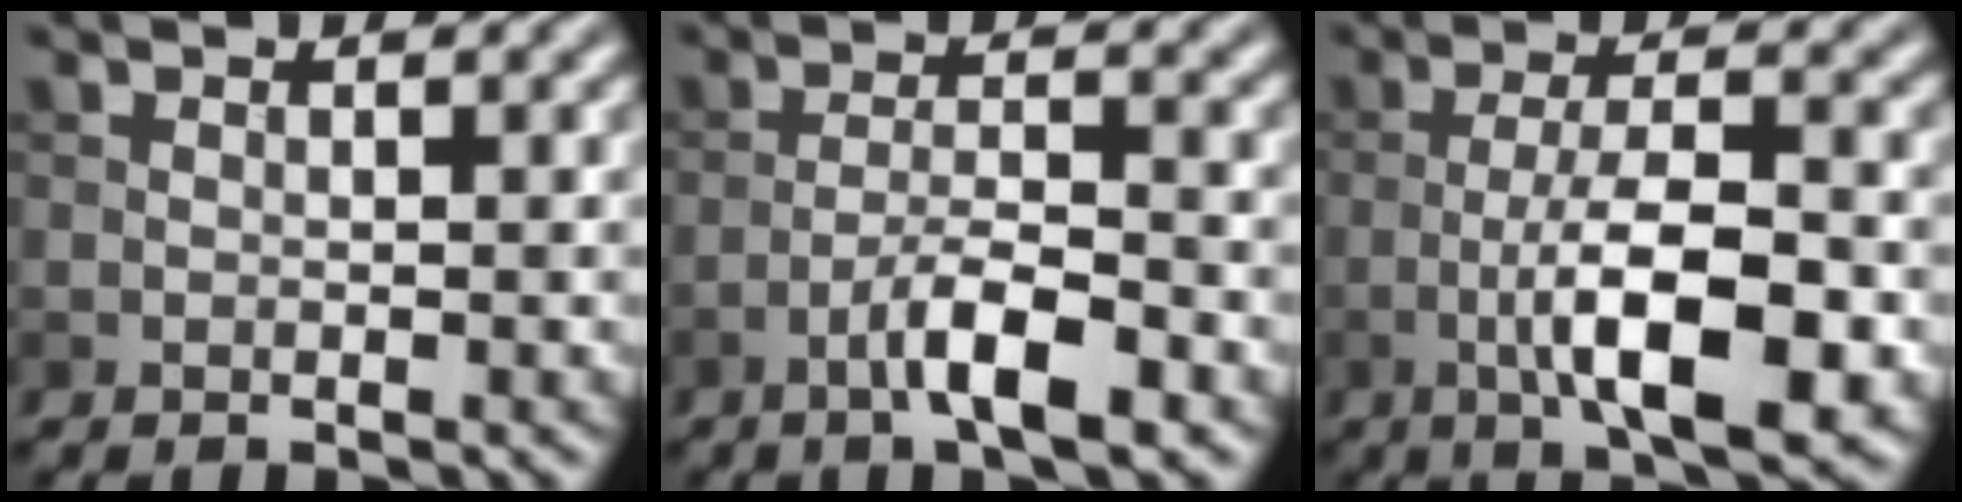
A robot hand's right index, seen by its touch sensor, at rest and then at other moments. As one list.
[{"total": 5.0, "force": [-2.7, 1.0, 4.1], "torque": [-0.072, 0.009, -0.051]}, {"total": 8.6, "force": [-2.6, 2.5, 7.8], "torque": [-0.132, 0.004, -0.047]}]